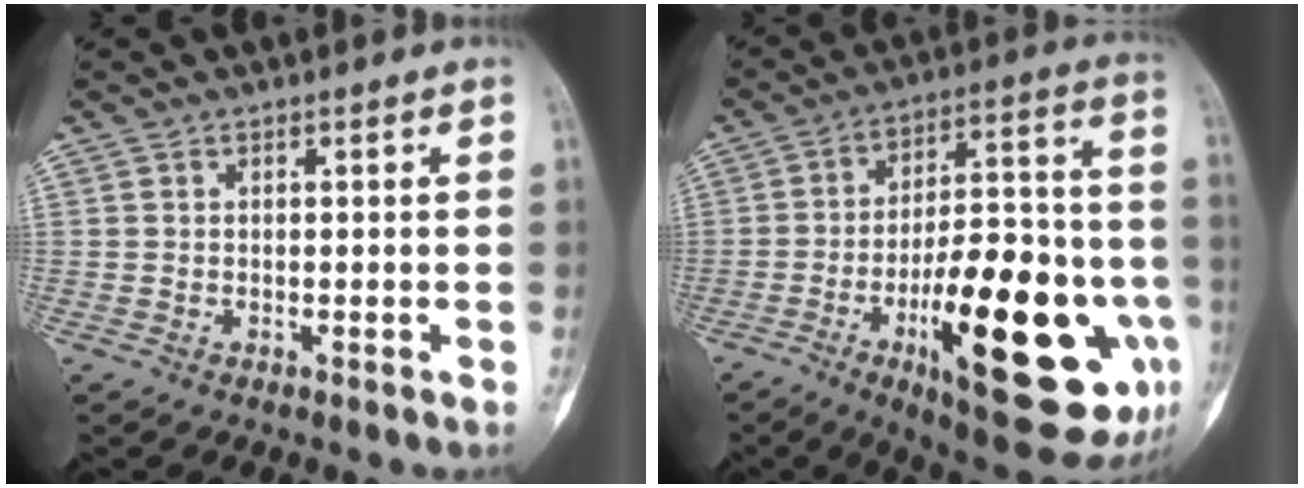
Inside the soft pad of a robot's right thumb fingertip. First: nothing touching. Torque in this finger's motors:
{"motor_torque": [2.79, 2.22, 1.47, -1.30, 0.60]}